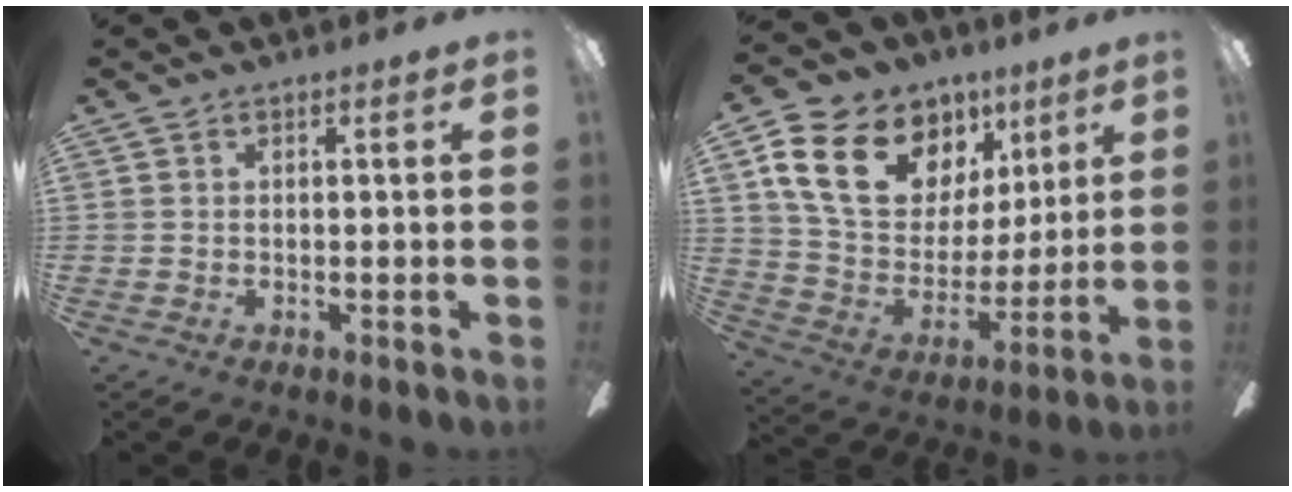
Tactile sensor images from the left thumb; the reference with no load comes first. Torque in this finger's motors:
{"motor_torque": [0.35, 0.52, 1.28, -1.49, 0.32]}